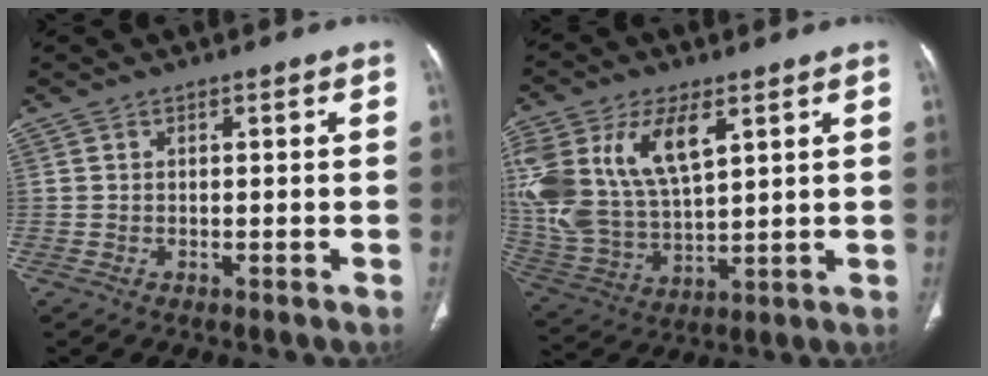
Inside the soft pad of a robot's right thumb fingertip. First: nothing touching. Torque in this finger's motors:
{"motor_torque": [0.97, 1.40, 1.79, 0.88, 0.49]}